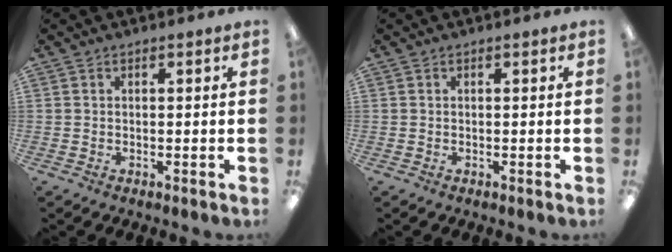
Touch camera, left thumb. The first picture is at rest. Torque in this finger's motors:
{"motor_torque": [0.00, 0.00, 0.09, -0.08, 0.00]}